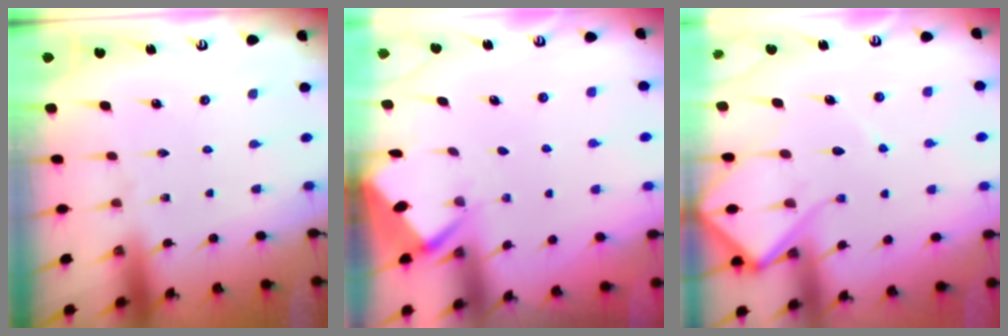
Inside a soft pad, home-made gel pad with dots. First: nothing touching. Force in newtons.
{"total": 2.7, "press": 2.6, "slide": 0.3}
{"total": 10.3, "press": 10.2, "slide": 1.0}